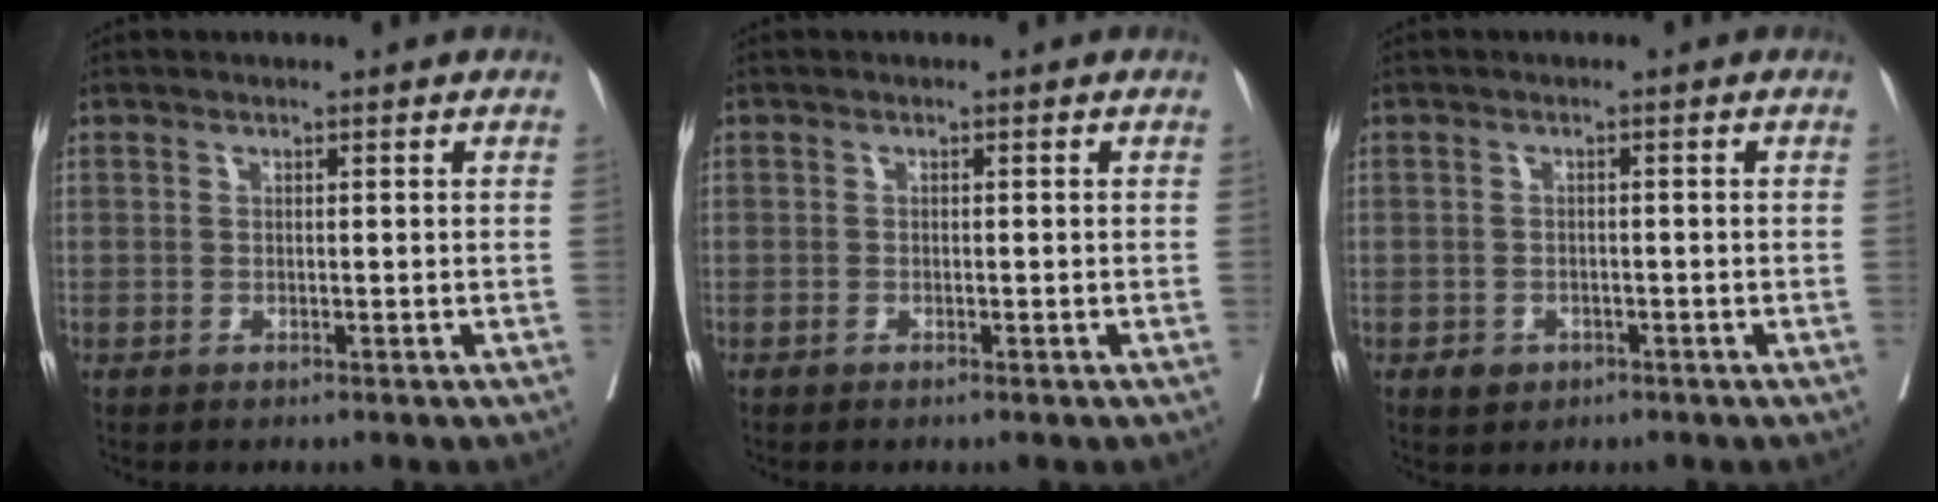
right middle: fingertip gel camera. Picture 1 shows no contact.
{"total": 0.7, "force": [-0.5, 0.1, 0.5], "torque": [-0.010, -0.001, -0.007]}
{"total": 2.2, "force": [-1.2, 1.7, 0.7], "torque": [-0.009, 0.004, -0.013]}